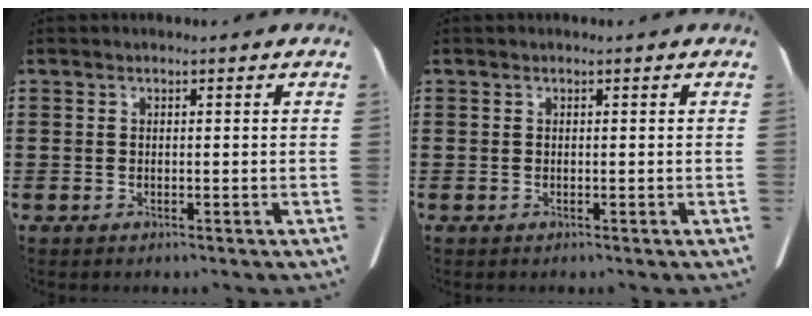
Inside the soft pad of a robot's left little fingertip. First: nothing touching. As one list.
[{"total": 0.0}]